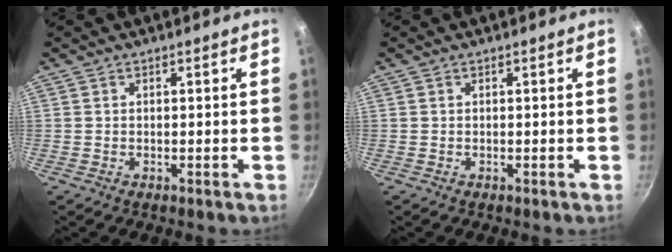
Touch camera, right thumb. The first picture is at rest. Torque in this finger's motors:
{"motor_torque": [0.00, 0.00, 0.03, 0.03, 0.01]}